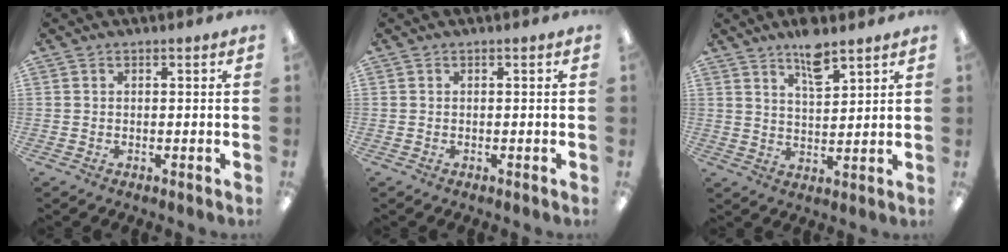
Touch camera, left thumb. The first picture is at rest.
{"total": 0.0}
{"total": 7.6, "force": [5.8, 2.4, 4.3], "torque": [-0.067, -0.030, 0.098]}